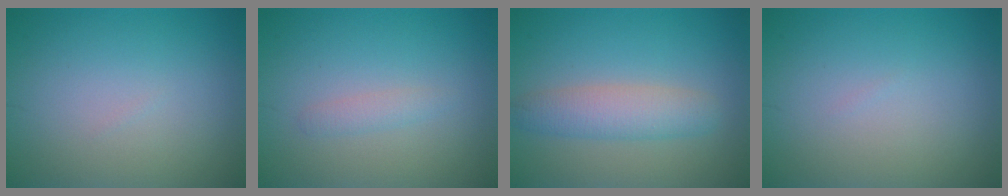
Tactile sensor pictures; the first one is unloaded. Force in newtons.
{"total": 1.1, "press": 1.1, "slide": 0.0}
{"total": 3.5, "press": 3.5, "slide": 0.1}
{"total": 0.0}